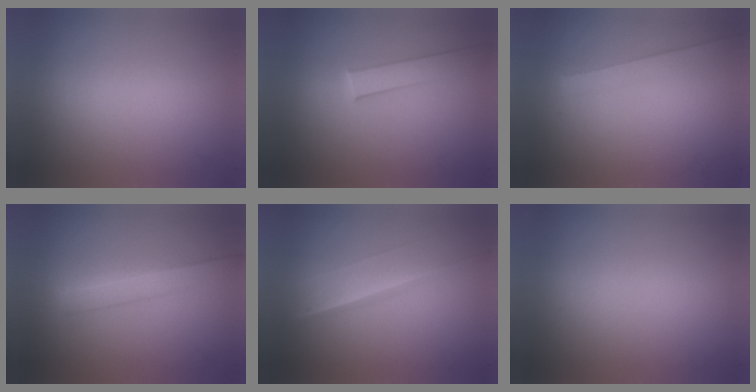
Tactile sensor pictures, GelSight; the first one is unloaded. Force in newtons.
{"total": 1.9}
{"total": 1.5}
{"total": 2.1}
{"total": 1.3}
{"total": 0.0}